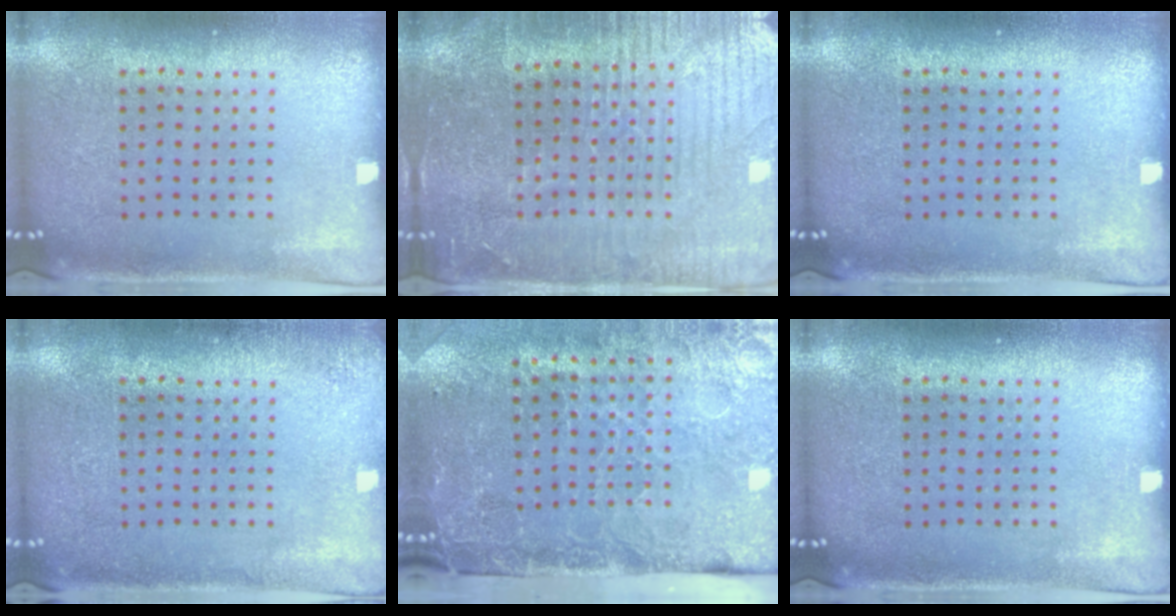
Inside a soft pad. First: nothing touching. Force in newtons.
{"total": 4.4, "press": 4.1, "slide": 1.5}
{"total": 0.0}
{"total": 1.3, "press": 1.3, "slide": 0.2}
{"total": 4.7, "press": 3.6, "slide": 3.0}
{"total": 0.0}